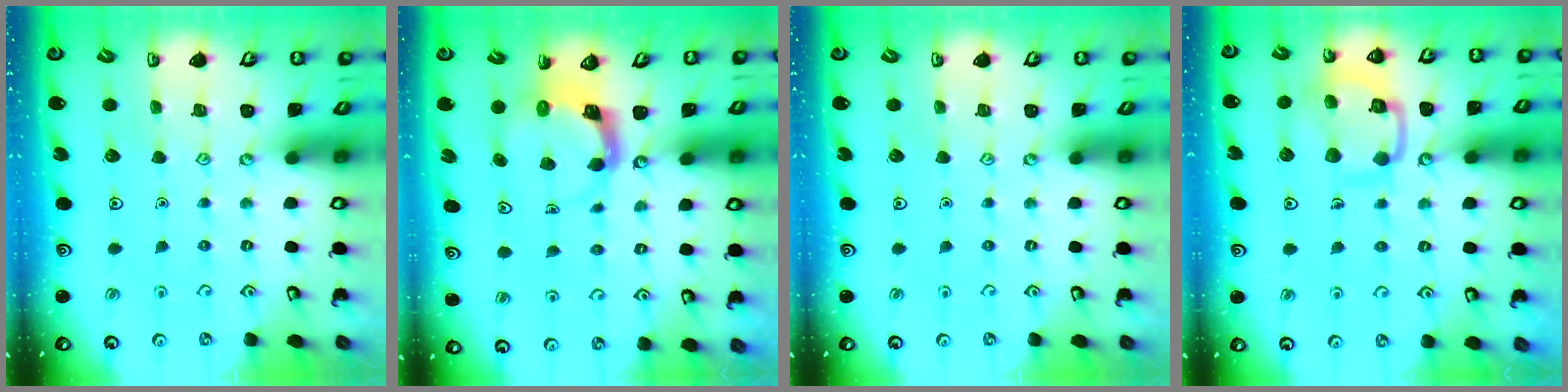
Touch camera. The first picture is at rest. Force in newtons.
{"total": 3.9, "press": 3.9, "slide": 0.3}
{"total": 0.0}
{"total": 12.3, "press": 12.3, "slide": 0.9}